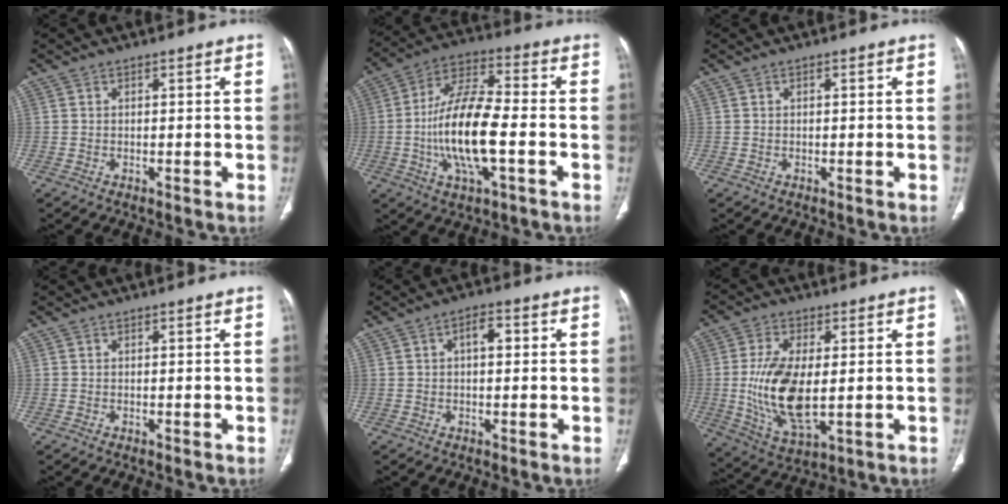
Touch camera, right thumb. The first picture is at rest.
{"total": 16.8, "force": [-3.2, 6.2, 15.3], "torque": [-0.292, 0.023, -0.062]}
{"total": 0.0}
{"total": 0.0}
{"total": 3.8, "force": [0.8, 1.8, 3.2], "torque": [-0.044, 0.011, 0.008]}
{"total": 14.4, "force": [-0.3, 7.0, 12.6], "torque": [-0.245, -0.019, 0.004]}